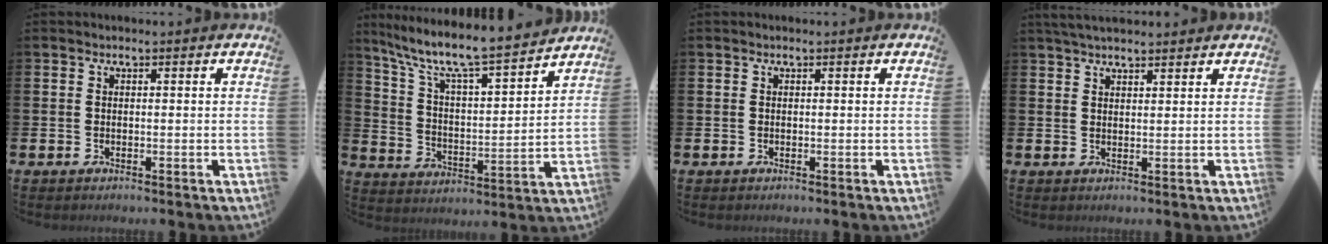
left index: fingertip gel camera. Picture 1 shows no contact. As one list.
[{"total": 8.7, "force": [7.8, 0.7, 3.7], "torque": [-0.107, -0.062, 0.128]}, {"total": 0.0}, {"total": 3.2, "force": [3.0, 0.6, 1.0], "torque": [-0.020, -0.007, 0.056]}]